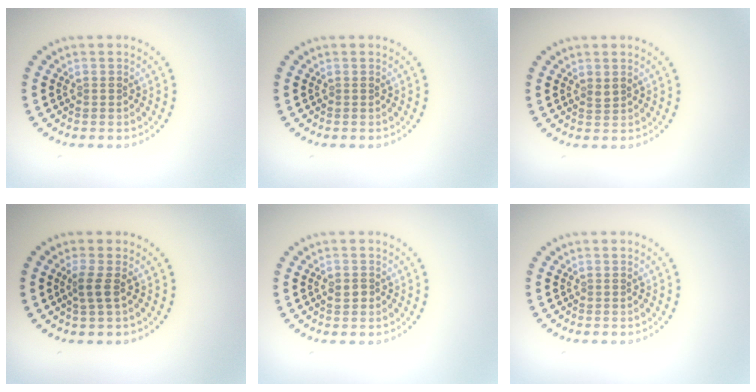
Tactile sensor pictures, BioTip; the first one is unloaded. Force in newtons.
{"total": 0.0}
{"total": 0.7, "press": 0.6, "slide": 0.3}
{"total": 1.6, "press": 1.3, "slide": 1.0}
{"total": 1.2, "press": 1.1, "slide": 0.3}
{"total": 0.0}